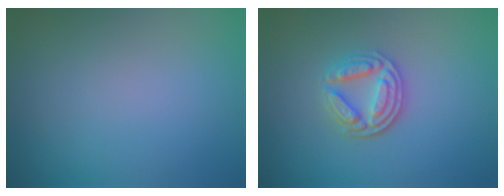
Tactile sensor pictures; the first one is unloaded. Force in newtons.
{"total": 3.6, "press": 3.2, "slide": 1.8}